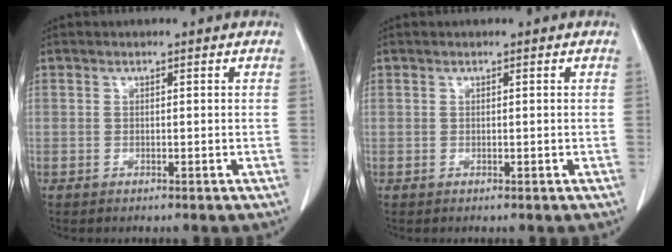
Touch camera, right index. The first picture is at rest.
{"total": 0.0}